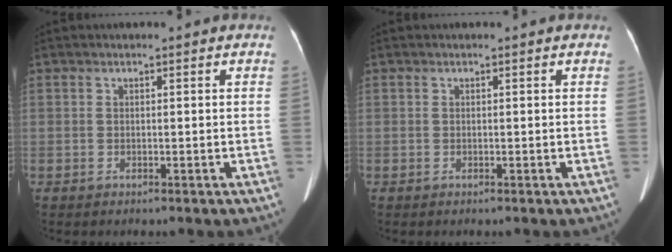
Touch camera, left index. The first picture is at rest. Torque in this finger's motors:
{"motor_torque": [0.02, 0.02, 0.01, 0.01]}